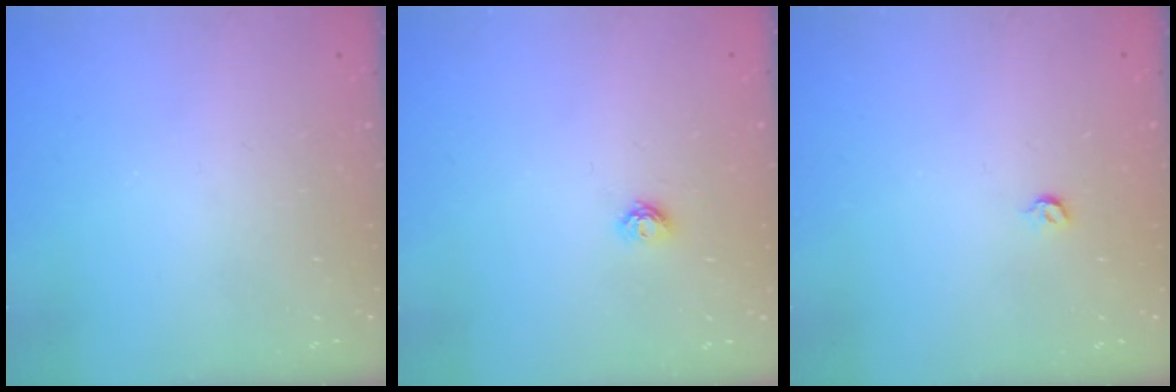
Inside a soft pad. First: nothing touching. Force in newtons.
{"total": 3.5, "press": 3.4, "slide": 0.4}
{"total": 3.6, "press": 3.6, "slide": 0.7}